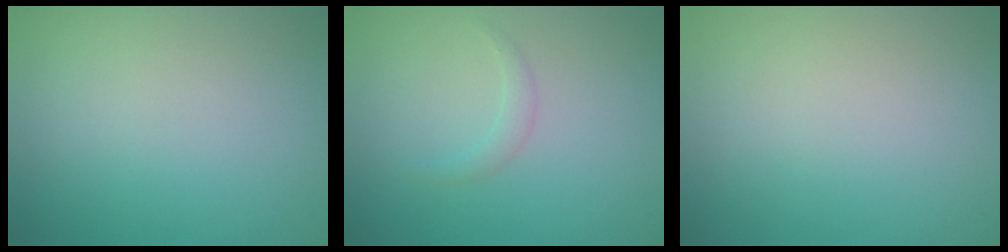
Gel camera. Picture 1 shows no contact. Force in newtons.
{"total": 0.8, "press": 0.8, "slide": 0.1}
{"total": 0.0}